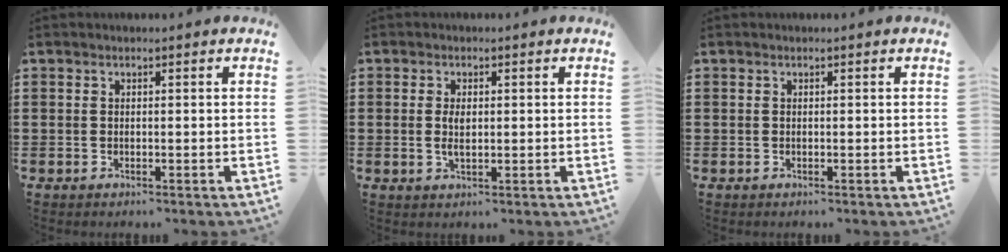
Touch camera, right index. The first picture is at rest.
{"total": 2.6, "force": [0.2, 0.9, 2.5], "torque": [-0.057, -0.005, 0.001]}
{"total": 0.0}